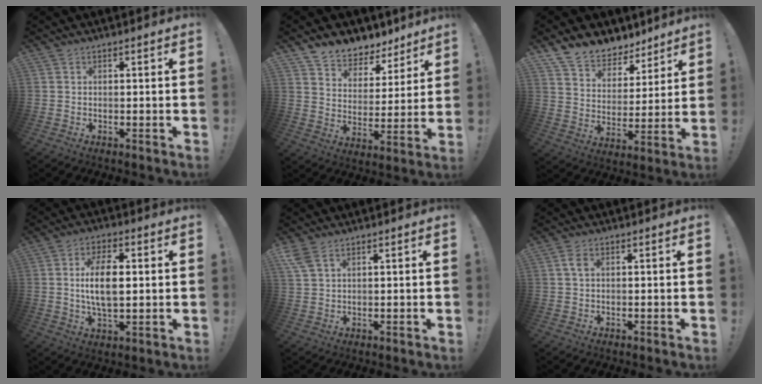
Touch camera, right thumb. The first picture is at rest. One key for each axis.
{"total": 8.1, "fx": 6.8, "fy": 4.3, "fz": 1.0, "tx": -0.020, "ty": -0.062, "tz": 0.129}
{"total": 10.0, "fx": 8.4, "fy": 5.1, "fz": 1.7, "tx": -0.039, "ty": -0.070, "tz": 0.160}
{"total": 11.2, "fx": 1.2, "fy": 5.6, "fz": 9.6, "tx": -0.170, "ty": -0.005, "tz": 0.014}
{"total": 4.1, "fx": 2.4, "fy": 1.9, "fz": 2.7, "tx": -0.056, "ty": -0.005, "tz": 0.048}
{"total": 2.5, "fx": 0.6, "fy": 1.5, "fz": 1.9, "tx": -0.032, "ty": 0.003, "tz": 0.009}